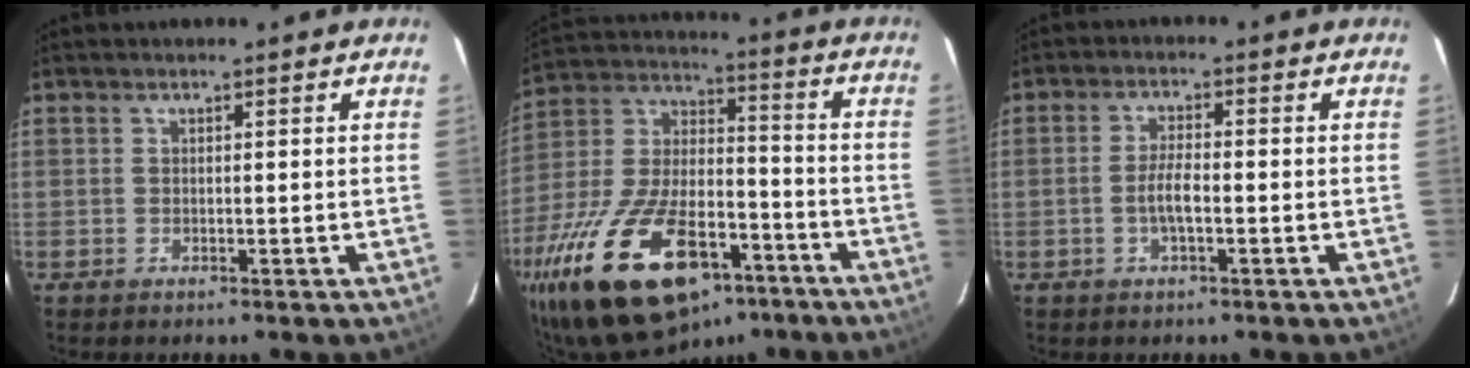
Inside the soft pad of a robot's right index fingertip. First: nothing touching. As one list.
[{"total": 28.8, "force": [-17.5, 13.3, 18.7], "torque": [-0.371, -0.016, -0.278]}, {"total": 3.8, "force": [-1.2, 0.9, 3.5], "torque": [-0.071, 0.000, -0.022]}]